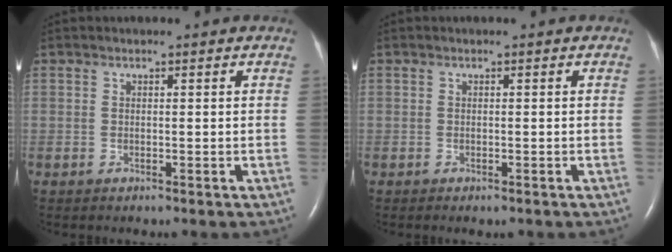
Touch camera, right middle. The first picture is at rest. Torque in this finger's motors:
{"motor_torque": [-0.10, -0.22, -0.06, 0.02]}